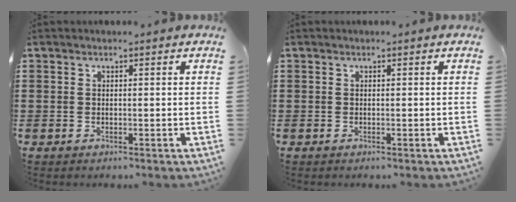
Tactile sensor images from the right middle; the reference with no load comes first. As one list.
[{"total": 0.0}]